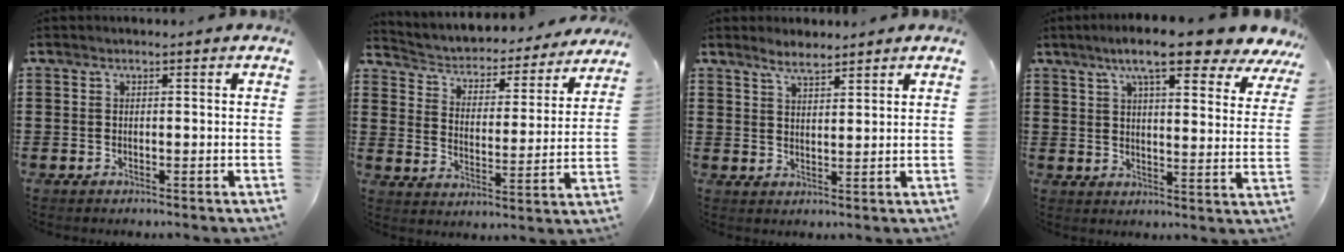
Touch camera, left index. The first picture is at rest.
{"total": 2.7, "force": [2.6, 0.9, 0.2], "torque": [-0.025, -0.027, 0.033]}
{"total": 3.4, "force": [2.9, 0.7, 1.5], "torque": [-0.036, -0.001, 0.054]}
{"total": 10.5, "force": [8.1, 1.2, 6.6], "torque": [-0.125, -0.024, 0.137]}